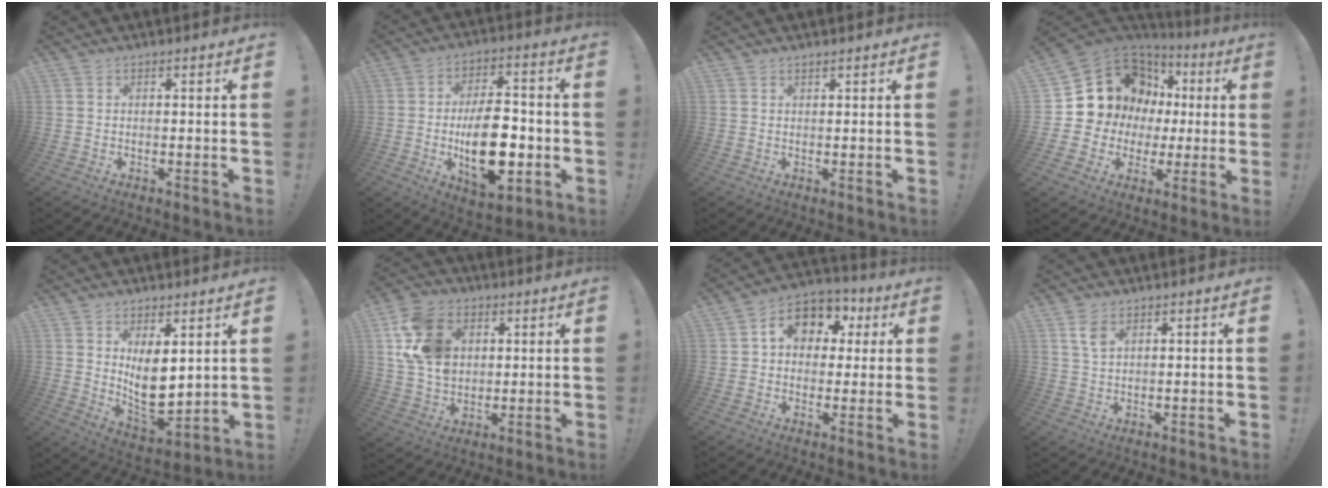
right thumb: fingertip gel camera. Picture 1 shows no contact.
{"total": 19.3, "force": [-3.2, 10.3, 16.0], "torque": [-0.264, -0.003, -0.047]}
{"total": 0.9, "force": [0.9, 0.2, 0.2], "torque": [0.002, -0.004, 0.016]}
{"total": 12.9, "force": [5.9, 10.6, 4.4], "torque": [-0.064, -0.059, 0.137]}
{"total": 11.3, "force": [3.7, 6.4, 8.5], "torque": [-0.111, -0.052, 0.076]}
{"total": 16.5, "force": [5.3, 12.5, 9.4], "torque": [-0.168, -0.016, 0.107]}
{"total": 11.2, "force": [3.0, 8.9, 6.2], "torque": [-0.085, -0.002, 0.060]}
{"total": 4.2, "force": [2.0, 2.1, 2.9], "torque": [-0.045, -0.008, 0.036]}